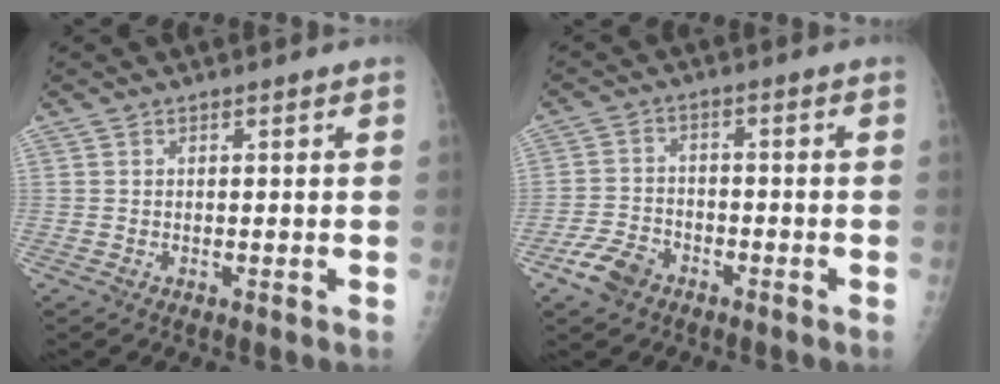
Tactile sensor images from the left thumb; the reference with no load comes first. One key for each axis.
{"total": 6.2, "fx": -4.0, "fy": 3.8, "fz": 2.8, "tx": -0.049, "ty": 0.020, "tz": -0.073}